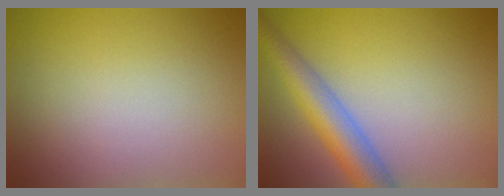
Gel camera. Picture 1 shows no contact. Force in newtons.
{"total": 5.3, "press": 5.3, "slide": 0.1}